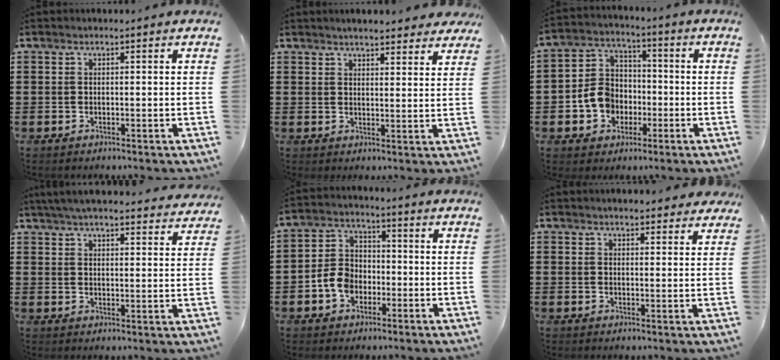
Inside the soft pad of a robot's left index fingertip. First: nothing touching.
{"total": 3.5, "force": [3.4, 0.2, 0.7], "torque": [-0.024, -0.007, 0.062]}
{"total": 7.4, "force": [-2.2, 6.5, 2.9], "torque": [-0.086, 0.021, -0.043]}
{"total": 5.1, "force": [4.8, 0.0, 1.4], "torque": [-0.044, -0.019, 0.087]}
{"total": 5.8, "force": [-2.5, 4.3, 3.0], "torque": [-0.079, 0.010, -0.051]}
{"total": 2.6, "force": [2.5, 0.5, 0.5], "torque": [-0.018, -0.001, 0.046]}